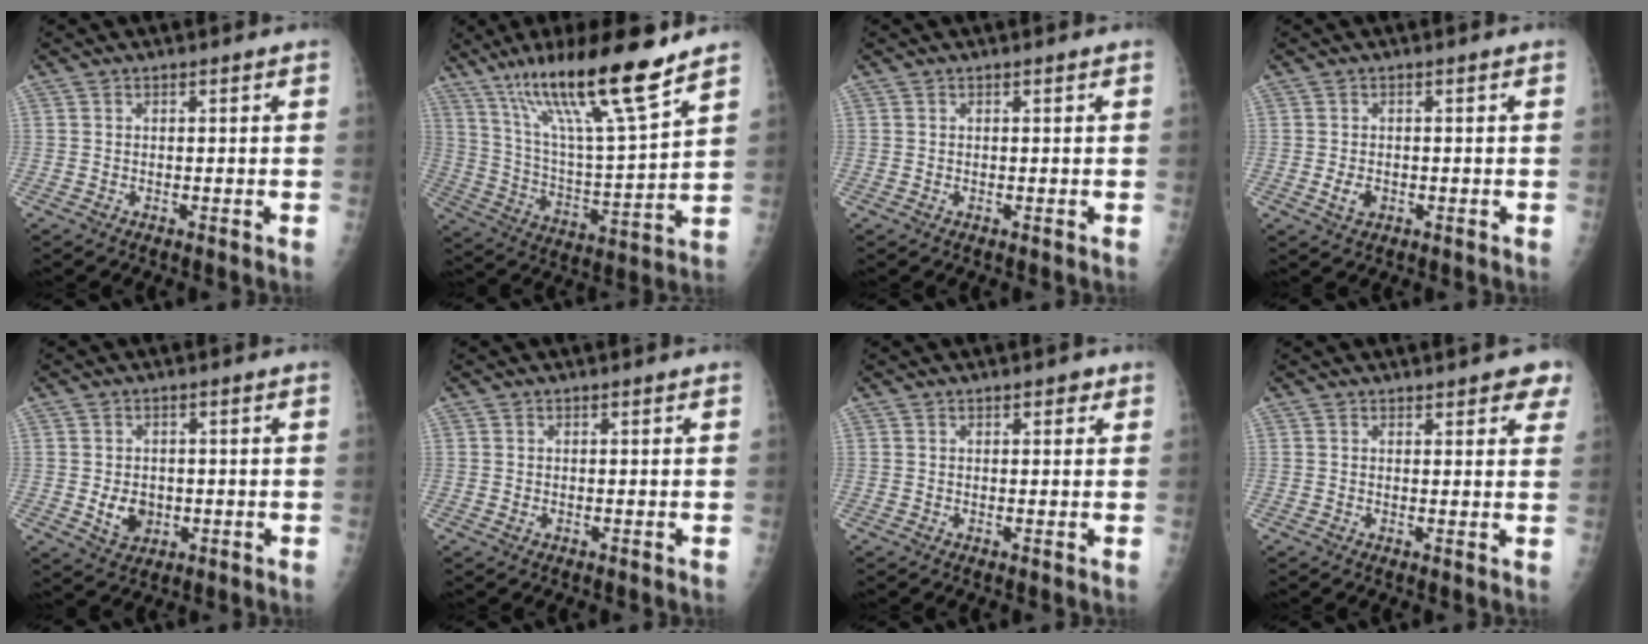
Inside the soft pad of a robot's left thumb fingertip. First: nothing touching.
{"total": 21.2, "force": [14.7, 2.4, 15.1], "torque": [-0.247, -0.066, 0.263]}
{"total": 0.8, "force": [0.4, 0.4, 0.5], "torque": [-0.006, 0.000, 0.006]}
{"total": 2.4, "force": [-0.4, 1.7, 1.7], "torque": [-0.026, -0.001, -0.004]}
{"total": 4.9, "force": [-0.5, 3.9, 2.9], "torque": [-0.030, -0.004, 0.003]}
{"total": 1.1, "force": [0.5, 0.6, 0.8], "torque": [-0.012, 0.000, 0.009]}
{"total": 2.0, "force": [1.2, 1.0, 1.2], "torque": [-0.005, -0.003, 0.013]}
{"total": 5.2, "force": [3.8, 2.0, 2.9], "torque": [-0.002, -0.012, 0.041]}